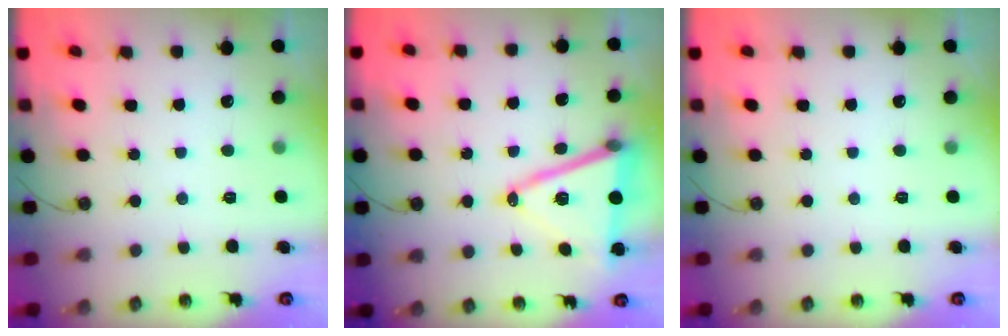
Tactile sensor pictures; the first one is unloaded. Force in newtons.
{"total": 15.8, "press": 15.3, "slide": 3.8}
{"total": 0.0}